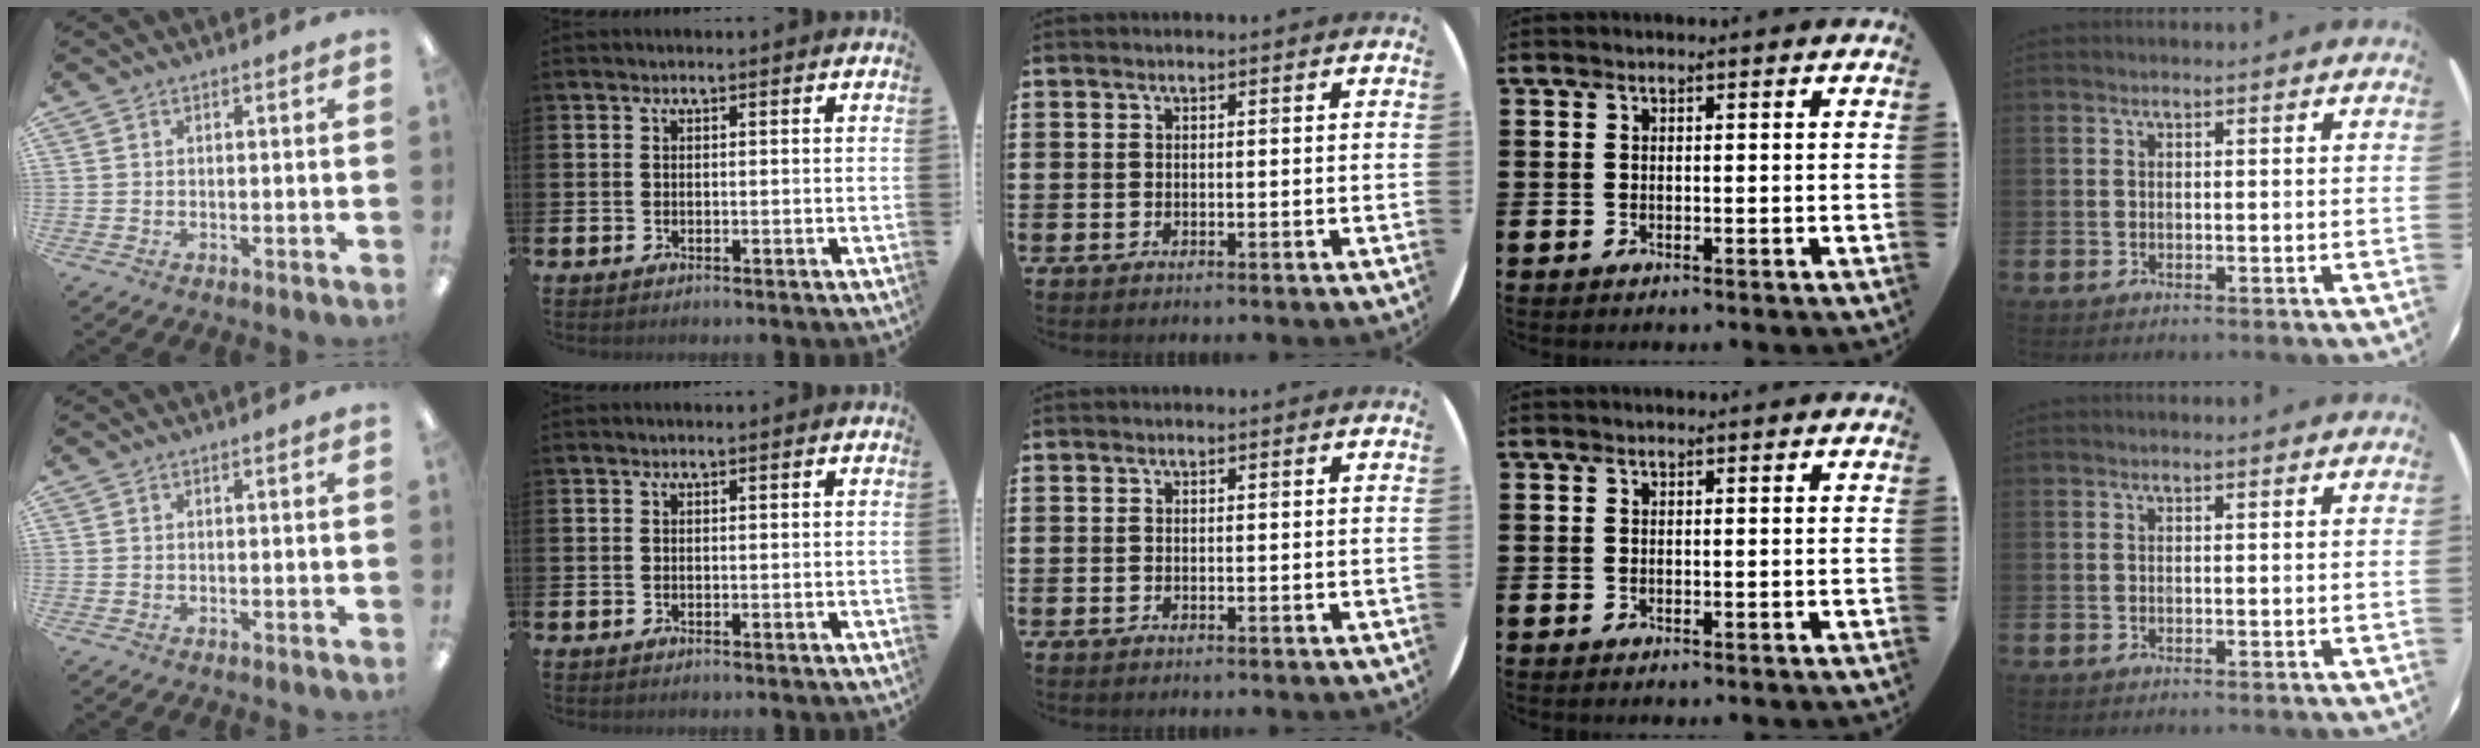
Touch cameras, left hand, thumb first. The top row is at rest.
{}